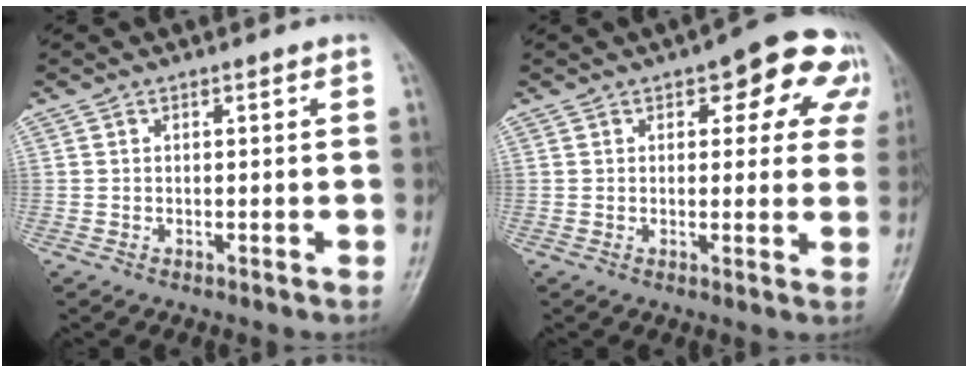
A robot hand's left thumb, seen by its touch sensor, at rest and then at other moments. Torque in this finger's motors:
{"motor_torque": [0.19, 0.20, -0.10, 0.05, 0.08]}